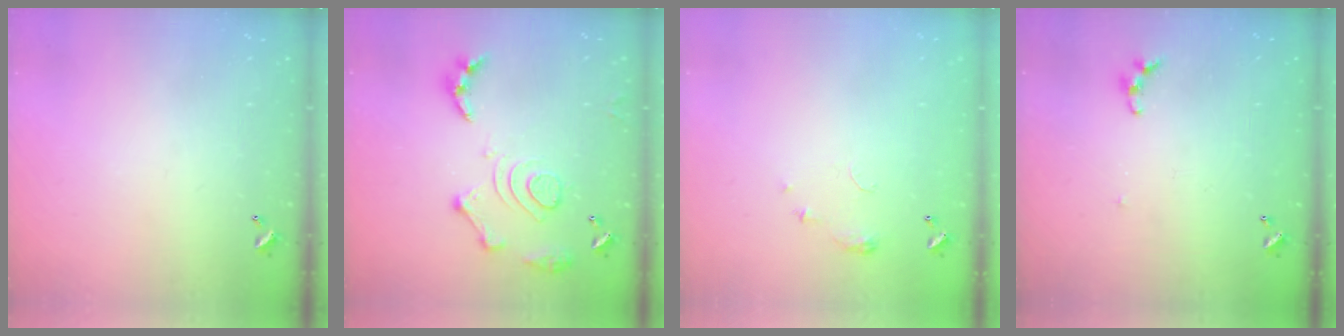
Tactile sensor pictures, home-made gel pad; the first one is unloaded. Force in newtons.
{"total": 14.6, "press": 14.5, "slide": 1.6}
{"total": 4.5, "press": 4.5, "slide": 0.6}
{"total": 4.6, "press": 4.5, "slide": 0.7}